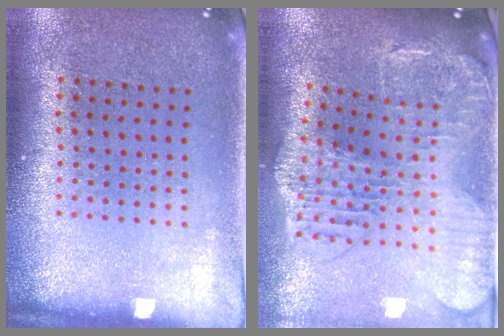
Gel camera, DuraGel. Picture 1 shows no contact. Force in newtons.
{"total": 2.5, "press": 2.2, "slide": 1.2}